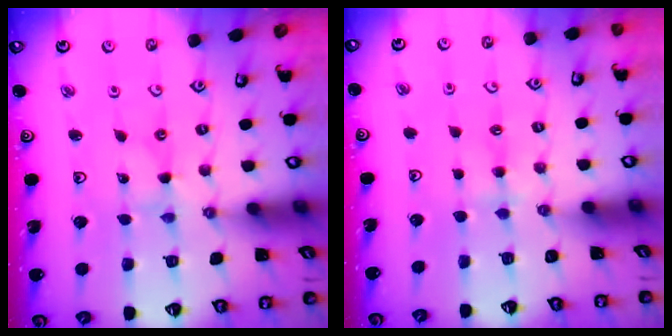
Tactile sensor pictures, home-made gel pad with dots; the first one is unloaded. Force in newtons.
{"total": 2.7, "press": 2.6, "slide": 0.4}